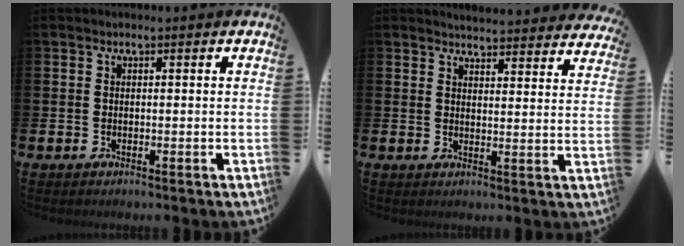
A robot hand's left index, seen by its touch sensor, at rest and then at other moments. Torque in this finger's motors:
{"motor_torque": [1.00, -1.14, 0.10, 0.03]}